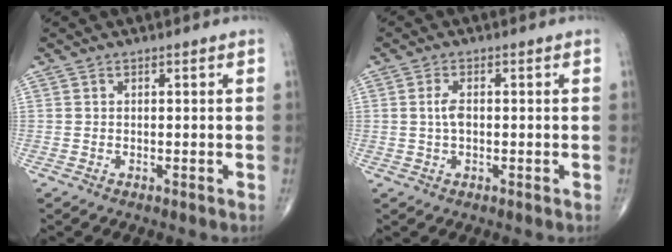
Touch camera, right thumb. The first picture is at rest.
{"total": 2.7, "force": [0.1, 1.3, 2.4], "torque": [-0.049, 0.004, -0.001]}